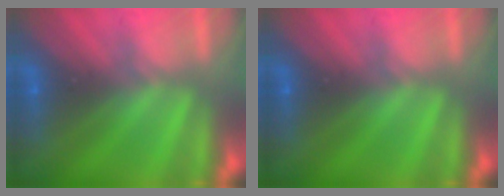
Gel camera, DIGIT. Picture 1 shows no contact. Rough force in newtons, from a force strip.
{"total": 0.0}